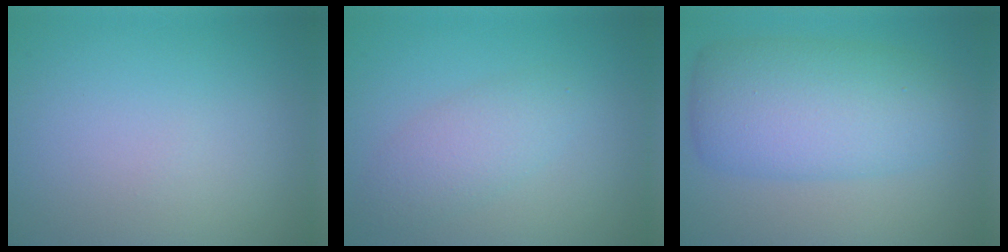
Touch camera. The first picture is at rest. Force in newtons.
{"total": 2.7, "press": 2.7, "slide": 0.0}
{"total": 7.4, "press": 7.4, "slide": 0.1}